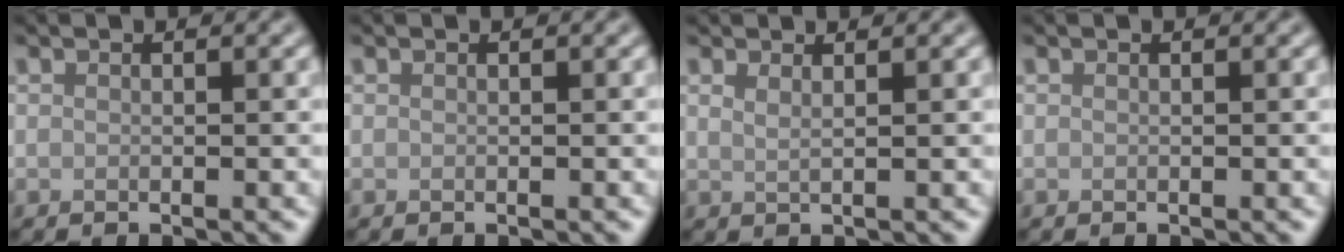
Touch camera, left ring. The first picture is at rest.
{"total": 0.0}
{"total": 1.4, "force": [1.0, 0.6, 0.8], "torque": [-0.007, -0.005, 0.010]}
{"total": 0.0}